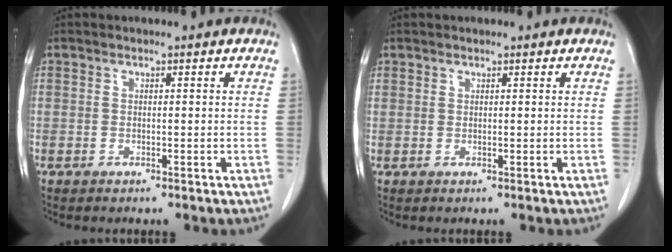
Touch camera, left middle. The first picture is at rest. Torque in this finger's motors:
{"motor_torque": [1.08, -1.06, -0.09, -0.18]}